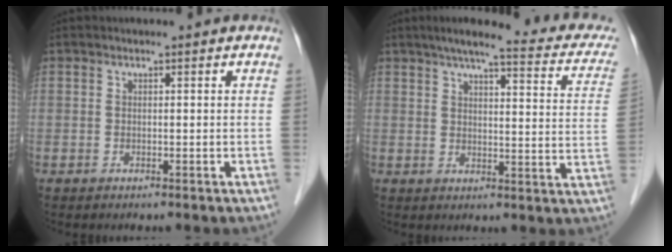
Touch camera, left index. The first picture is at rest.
{"total": 19.8, "force": [16.5, 3.1, 10.5], "torque": [-0.132, 0.005, 0.188]}